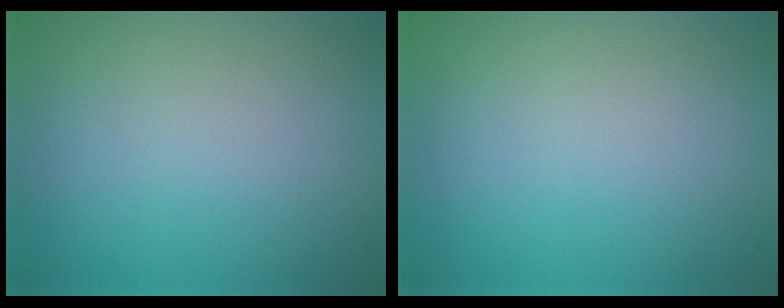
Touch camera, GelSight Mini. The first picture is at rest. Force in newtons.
{"total": 0.0}